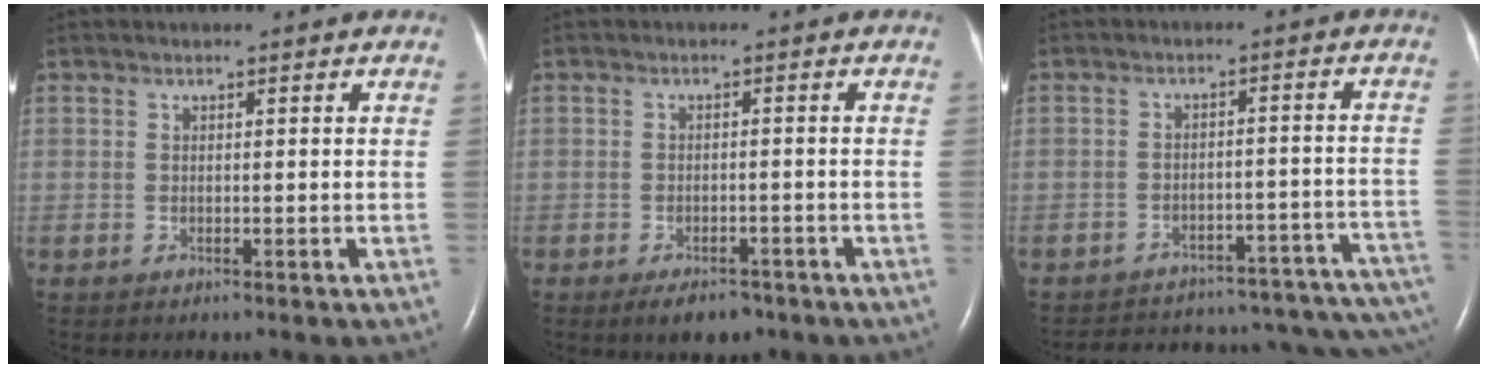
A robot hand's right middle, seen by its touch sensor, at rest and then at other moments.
{"total": 4.2, "force": [-3.0, 1.9, 2.2], "torque": [-0.034, -0.002, -0.038]}
{"total": 26.3, "force": [-23.5, 6.7, 9.7], "torque": [-0.119, 0.010, -0.275]}